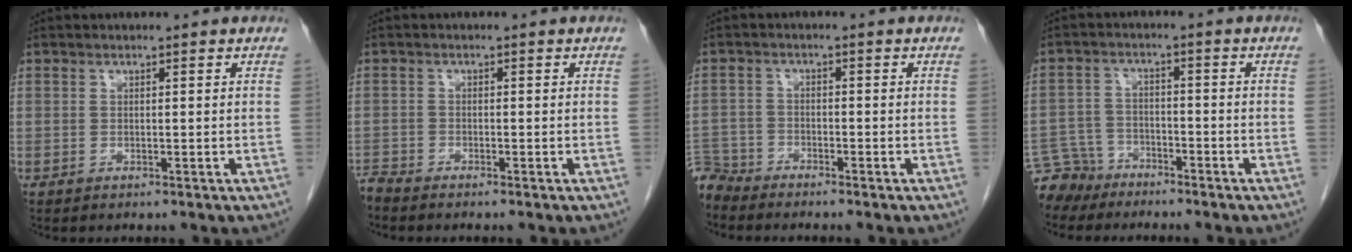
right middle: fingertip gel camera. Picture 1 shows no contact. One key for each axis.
{"total": 1.6, "fx": -1.6, "fy": -0.2, "fz": 0.0, "tx": -0.001, "ty": -0.005, "tz": -0.033}
{"total": 4.4, "fx": -4.3, "fy": 0.8, "fz": -0.6, "tx": 0.018, "ty": -0.006, "tz": -0.085}
{"total": 5.6, "fx": -4.9, "fy": 2.6, "fz": -0.4, "tx": 0.008, "ty": -0.004, "tz": -0.097}